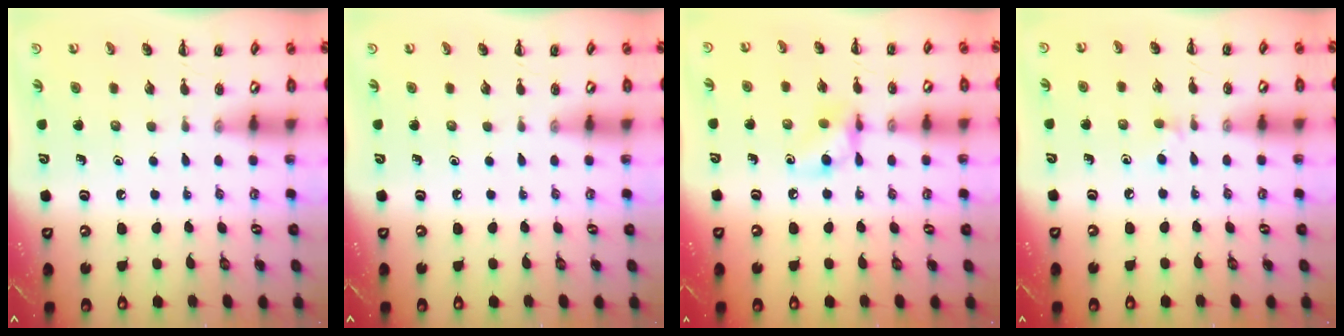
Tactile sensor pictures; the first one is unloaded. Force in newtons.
{"total": 0.0}
{"total": 7.9, "press": 7.9, "slide": 0.4}
{"total": 3.8, "press": 3.4, "slide": 1.5}